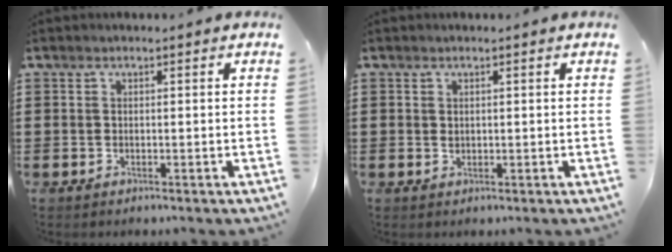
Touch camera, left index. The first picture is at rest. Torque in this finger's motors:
{"motor_torque": [0.16, 0.50, 0.06, 0.02]}